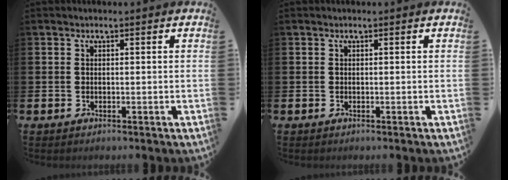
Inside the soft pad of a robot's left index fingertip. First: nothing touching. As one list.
[{"total": 0.0}]